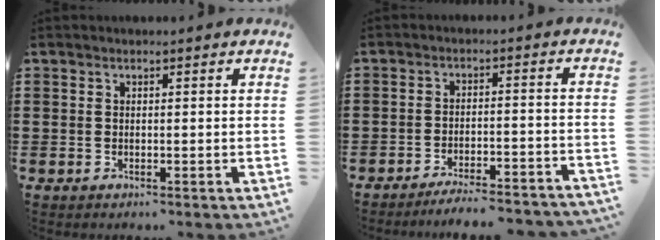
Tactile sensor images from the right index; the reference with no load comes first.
{"total": 4.4, "force": [-4.2, -0.2, 1.5], "torque": [-0.026, -0.006, -0.081]}